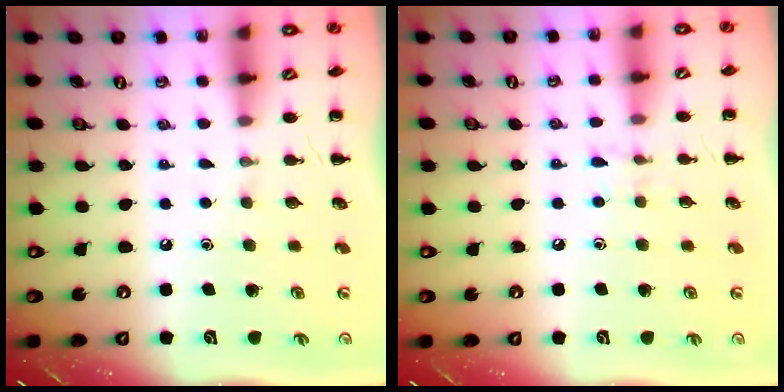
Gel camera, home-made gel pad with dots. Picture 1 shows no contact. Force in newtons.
{"total": 5.4, "press": 5.2, "slide": 1.6}